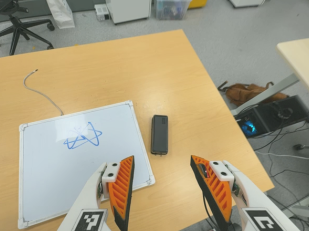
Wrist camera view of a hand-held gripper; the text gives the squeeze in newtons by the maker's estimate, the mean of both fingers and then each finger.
{"total": 0.0}